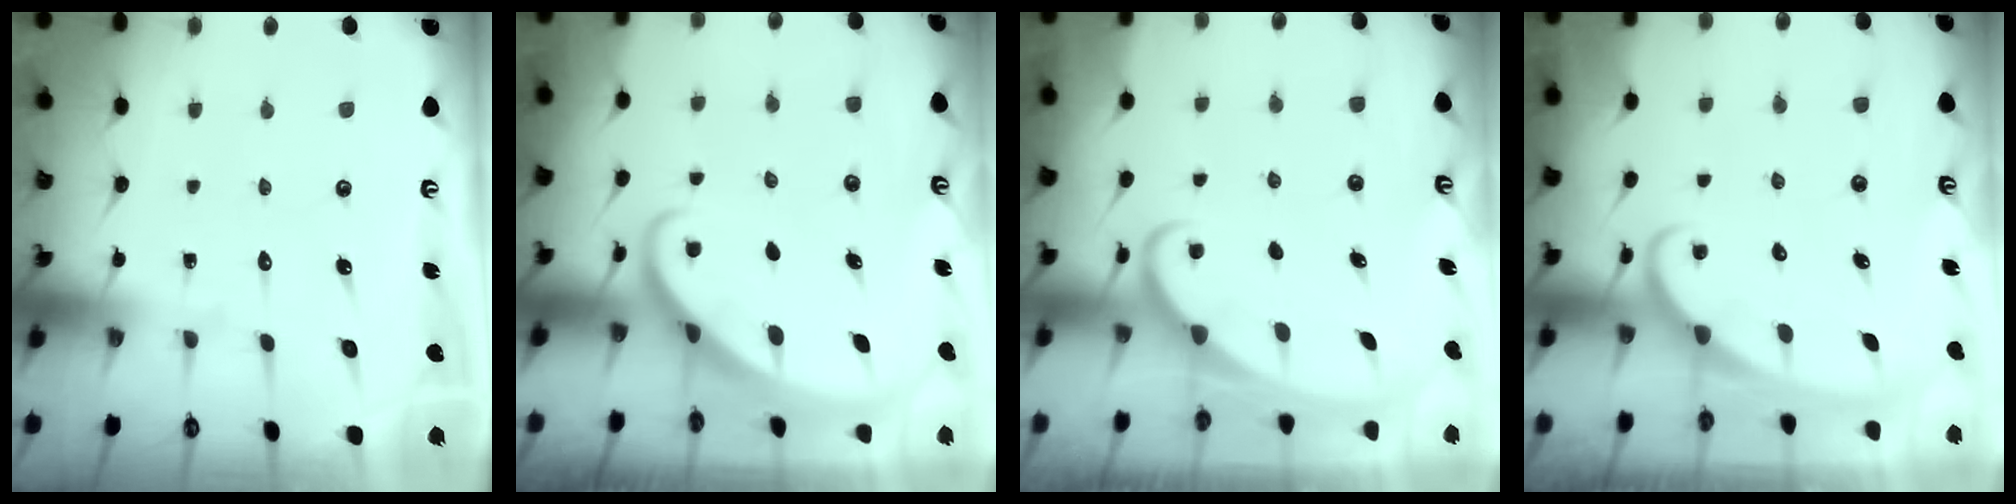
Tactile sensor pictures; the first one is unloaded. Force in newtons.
{"total": 2.8, "press": 2.8, "slide": 0.2}
{"total": 2.1, "press": 2.1, "slide": 0.3}
{"total": 2.3, "press": 2.3, "slide": 0.4}